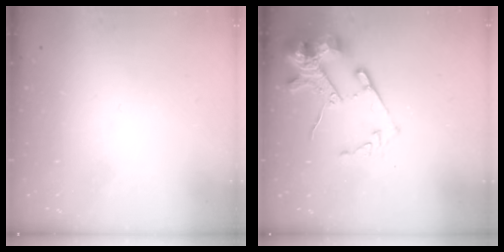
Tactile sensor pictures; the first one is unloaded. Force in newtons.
{"total": 14.8, "press": 14.7, "slide": 2.2}